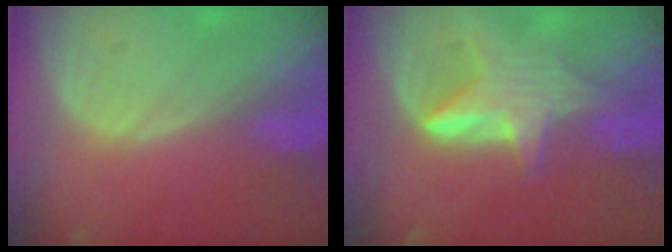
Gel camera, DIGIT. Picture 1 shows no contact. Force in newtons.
{"total": 6.0, "press": 5.8, "slide": 1.7}